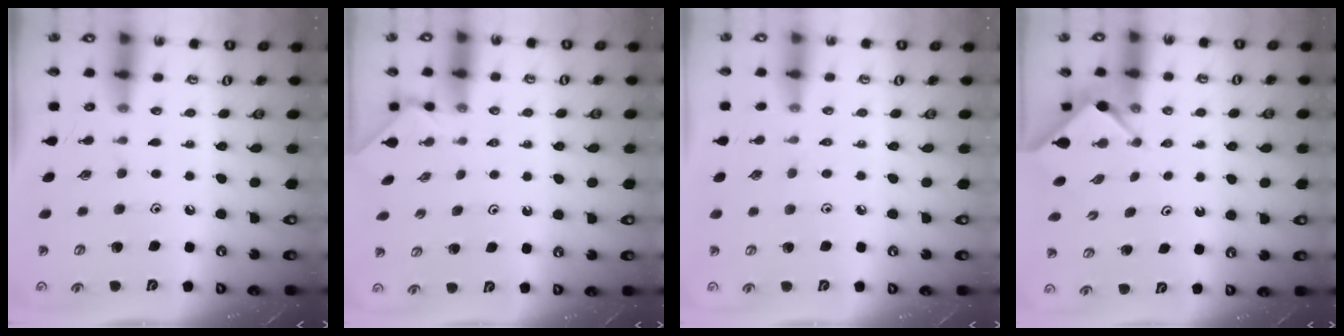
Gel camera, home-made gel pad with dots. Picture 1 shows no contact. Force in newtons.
{"total": 0.0}
{"total": 3.1, "press": 3.1, "slide": 0.6}
{"total": 3.1, "press": 3.1, "slide": 0.4}